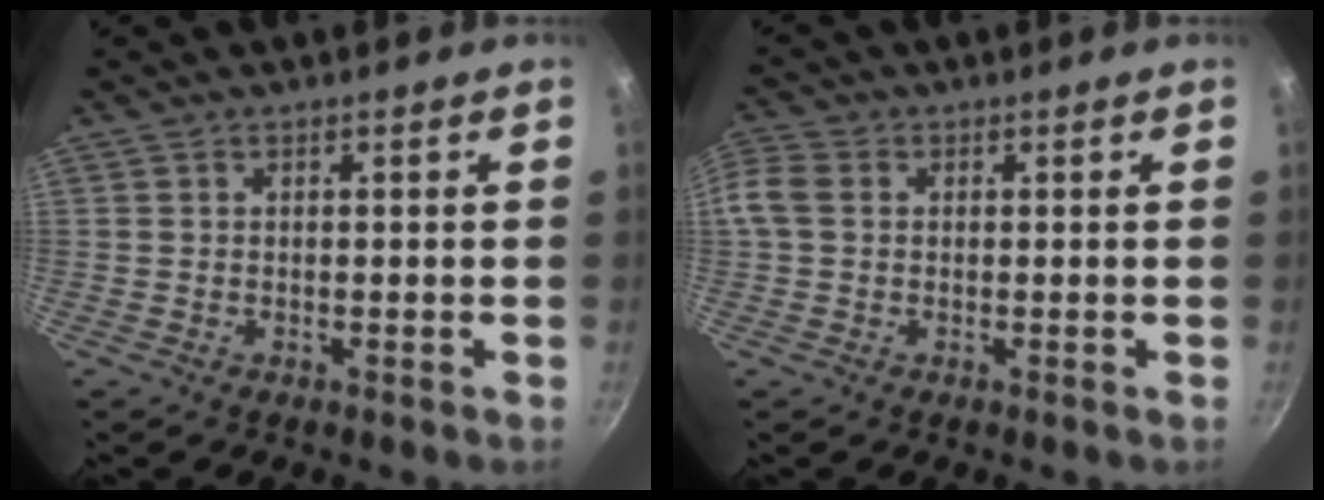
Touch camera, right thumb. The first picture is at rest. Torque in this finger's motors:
{"motor_torque": [-0.57, 0.67, 0.78, -0.23, 0.26]}